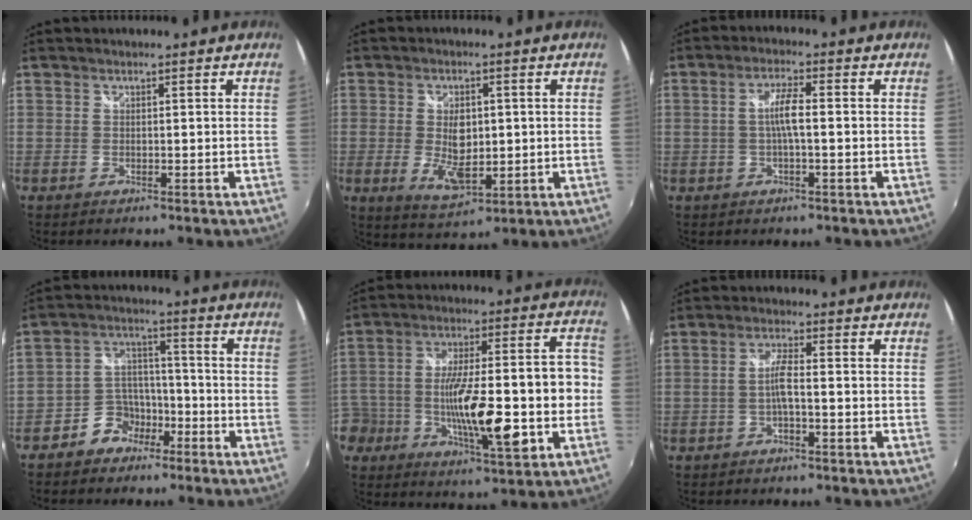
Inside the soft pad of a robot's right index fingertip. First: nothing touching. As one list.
[{"total": 7.6, "force": [-0.4, 4.2, 6.3], "torque": [-0.116, -0.009, 0.000]}, {"total": 4.1, "force": [-0.4, 0.5, 4.1], "torque": [-0.078, 0.006, -0.005]}, {"total": 7.5, "force": [-5.1, 5.2, 1.5], "torque": [-0.029, 0.032, -0.092]}, {"total": 24.3, "force": [-7.4, 8.9, 21.3], "torque": [-0.380, 0.006, -0.113]}, {"total": 3.2, "force": [-1.2, 0.4, 2.9], "torque": [-0.061, 0.004, -0.022]}]